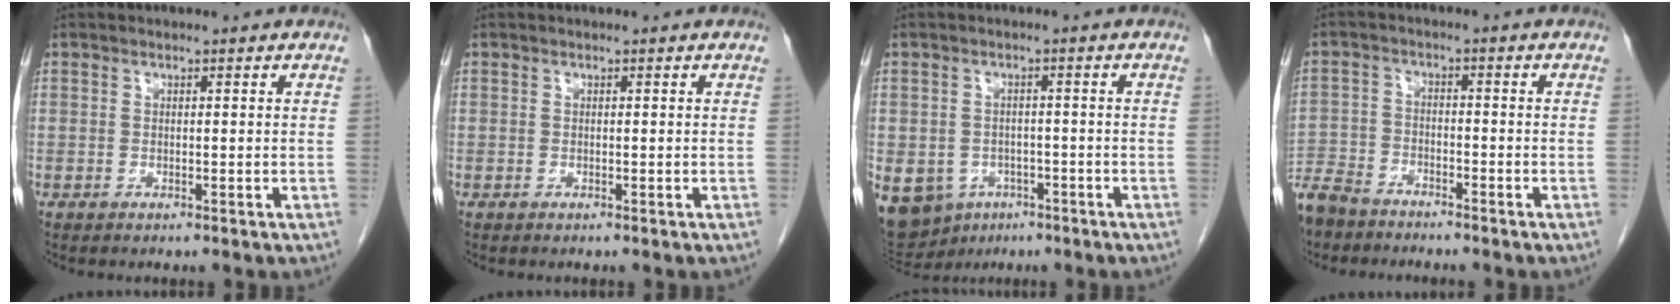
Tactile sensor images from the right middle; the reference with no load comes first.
{"total": 0.0}
{"total": 16.8, "force": [-7.8, 13.4, 6.5], "torque": [-0.194, 0.001, -0.097]}
{"total": 8.3, "force": [-7.2, 3.4, 2.3], "torque": [-0.047, -0.009, -0.134]}